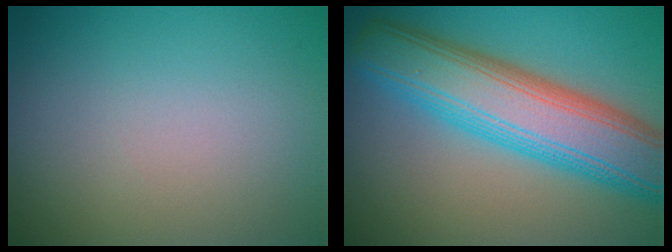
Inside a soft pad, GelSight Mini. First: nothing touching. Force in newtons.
{"total": 10.1, "press": 10.1, "slide": 0.4}